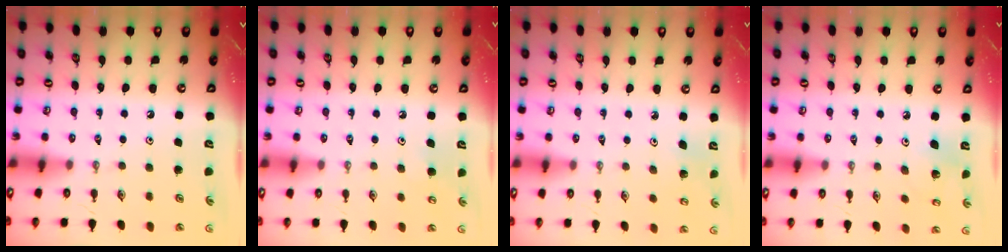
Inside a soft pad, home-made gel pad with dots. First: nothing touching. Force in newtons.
{"total": 4.4, "press": 4.4, "slide": 0.5}
{"total": 2.7, "press": 2.7, "slide": 0.5}
{"total": 5.0, "press": 4.7, "slide": 1.8}